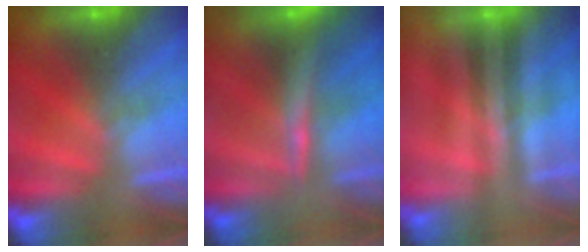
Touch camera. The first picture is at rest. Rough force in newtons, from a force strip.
{"total": 4.6}
{"total": 1.9}